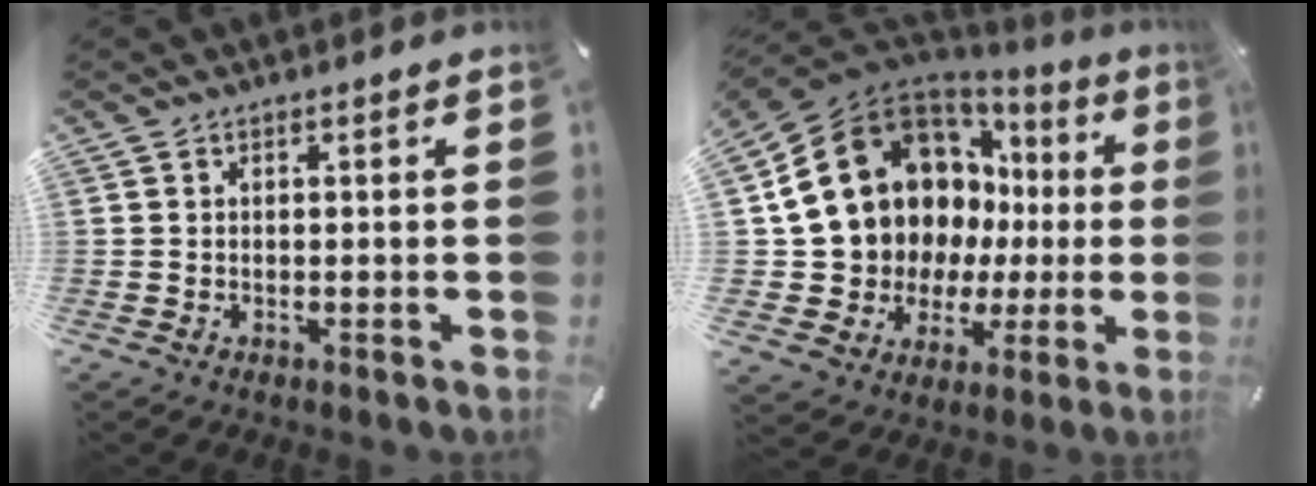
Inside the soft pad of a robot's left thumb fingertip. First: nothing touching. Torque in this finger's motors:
{"motor_torque": [2.53, 2.47, 2.77, 0.00, 0.76]}